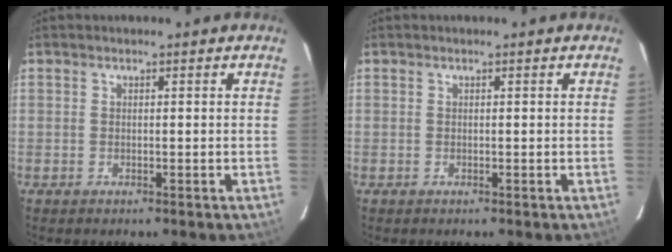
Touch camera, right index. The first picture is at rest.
{"total": 0.0}